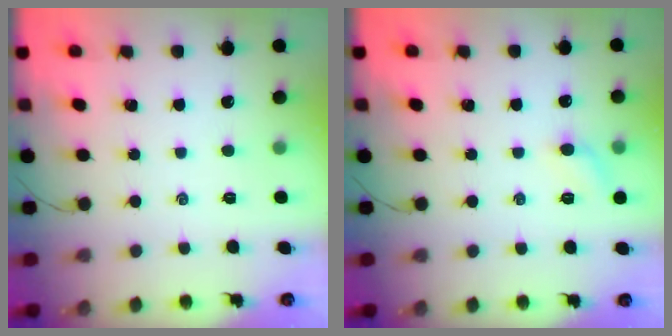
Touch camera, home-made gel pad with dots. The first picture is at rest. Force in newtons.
{"total": 6.1, "press": 5.8, "slide": 1.9}